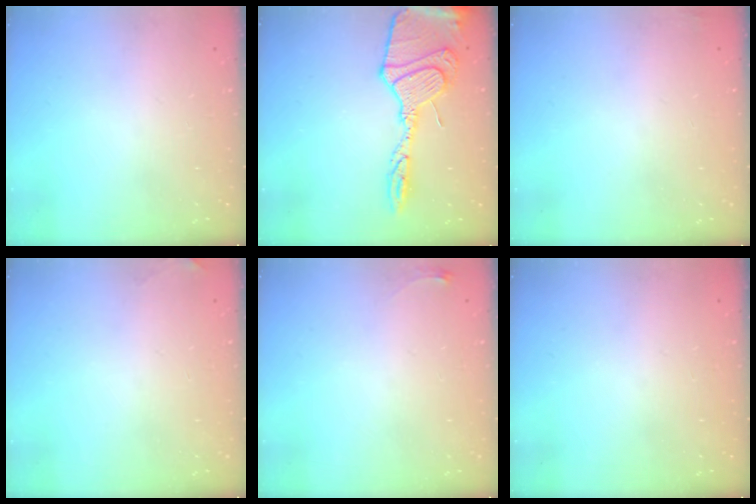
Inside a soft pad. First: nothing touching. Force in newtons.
{"total": 17.9, "press": 17.8, "slide": 1.4}
{"total": 2.8, "press": 2.6, "slide": 0.9}
{"total": 3.6, "press": 3.3, "slide": 1.6}
{"total": 3.6, "press": 3.5, "slide": 0.4}
{"total": 0.0}